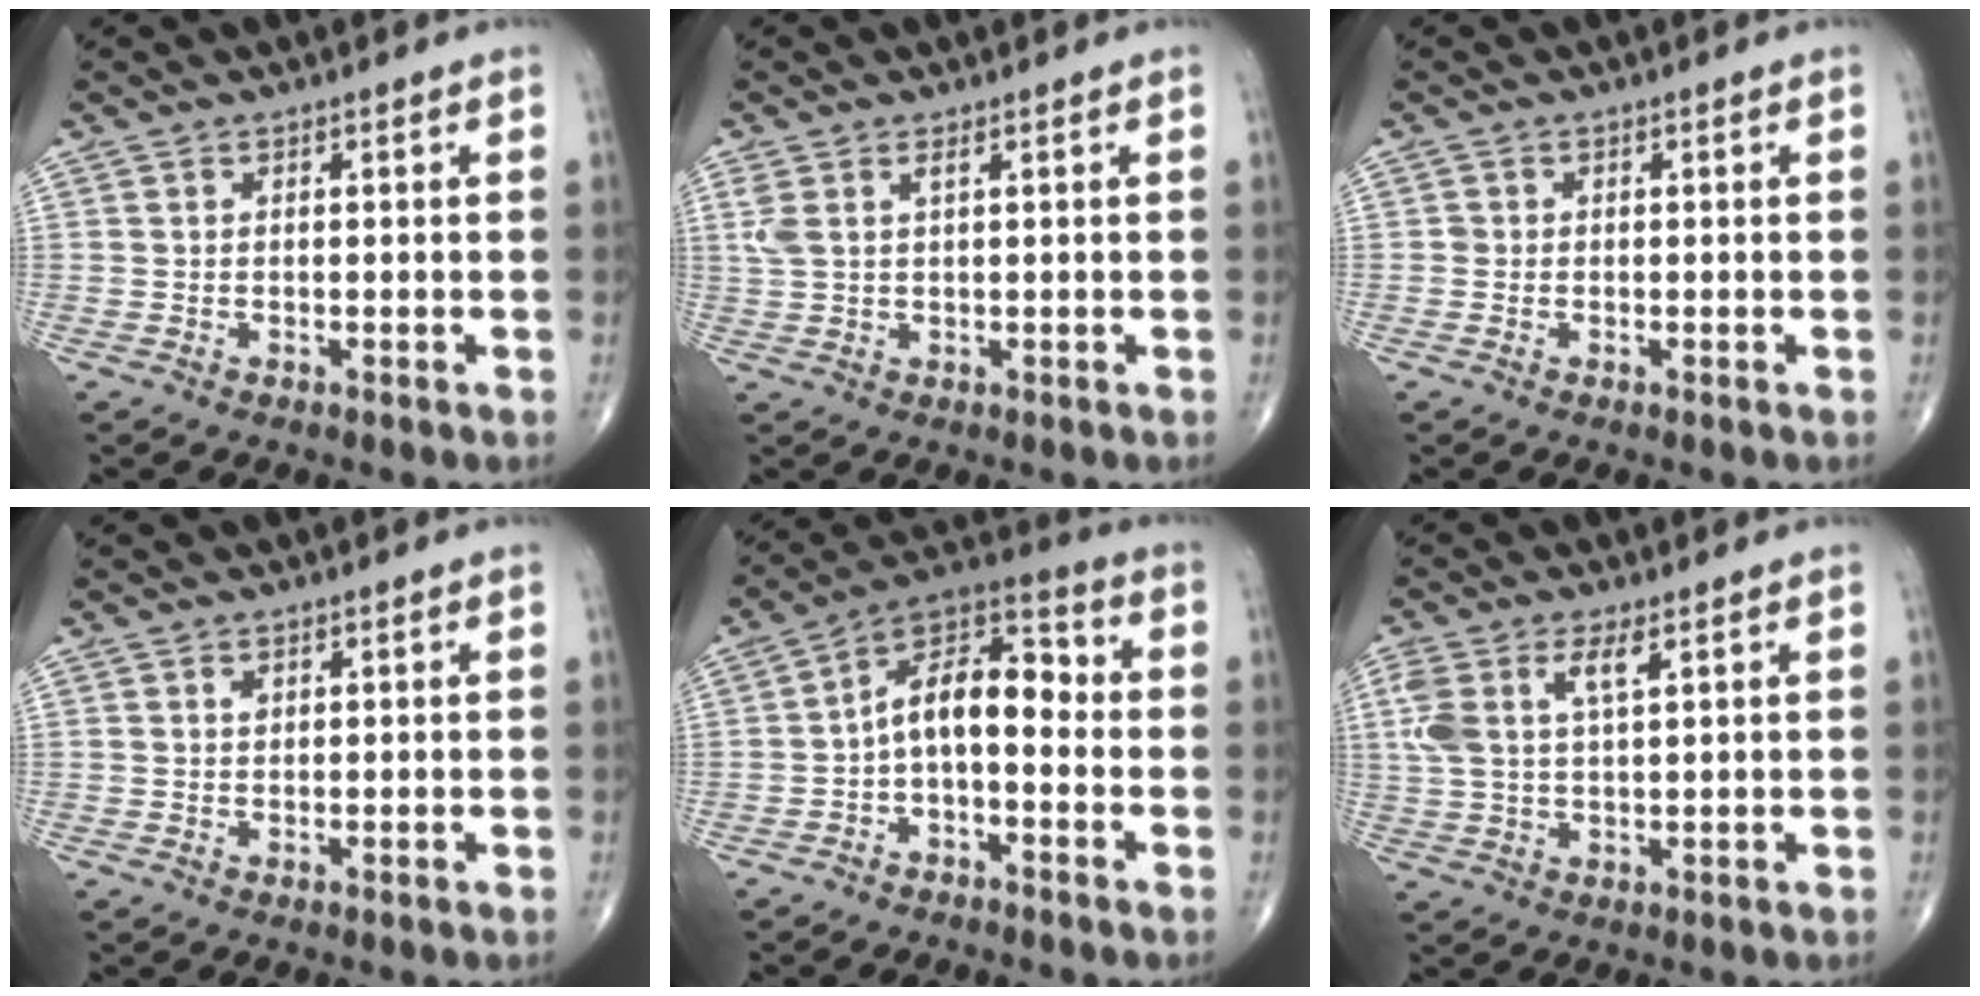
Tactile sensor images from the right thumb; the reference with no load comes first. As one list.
[{"total": 3.3, "force": [1.4, 1.3, 2.8], "torque": [-0.076, 0.009, 0.036]}, {"total": 0.6, "force": [-0.1, 0.6, 0.1], "torque": [0.001, 0.003, -0.003]}, {"total": 0.9, "force": [0.4, 0.7, 0.5], "torque": [-0.001, -0.001, 0.006]}, {"total": 11.2, "force": [-1.4, 6.0, 9.4], "torque": [-0.138, 0.052, -0.036]}, {"total": 7.6, "force": [2.9, 3.0, 6.3], "torque": [-0.153, 0.006, 0.063]}]